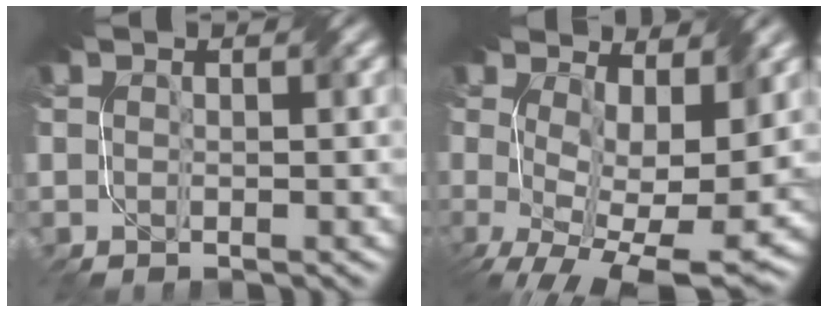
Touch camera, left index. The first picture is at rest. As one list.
[{"total": 11.6, "force": [-0.2, 6.3, 9.8], "torque": [-0.159, -0.034, 0.029]}]